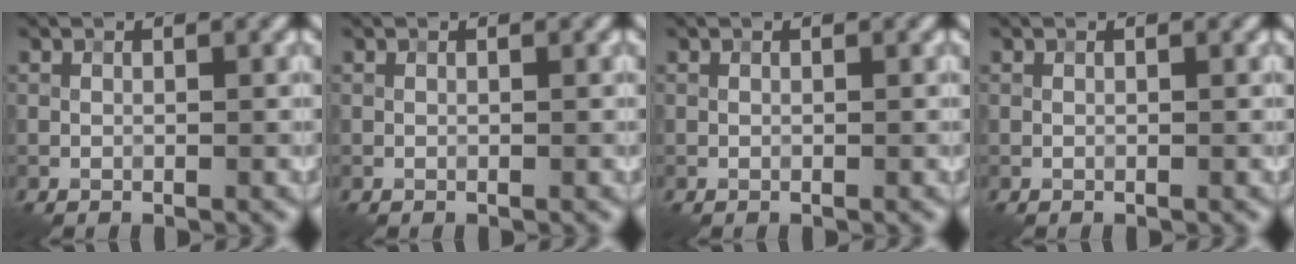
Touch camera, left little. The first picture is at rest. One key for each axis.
{"total": 0.0}
{"total": 0.0}
{"total": 0.0}